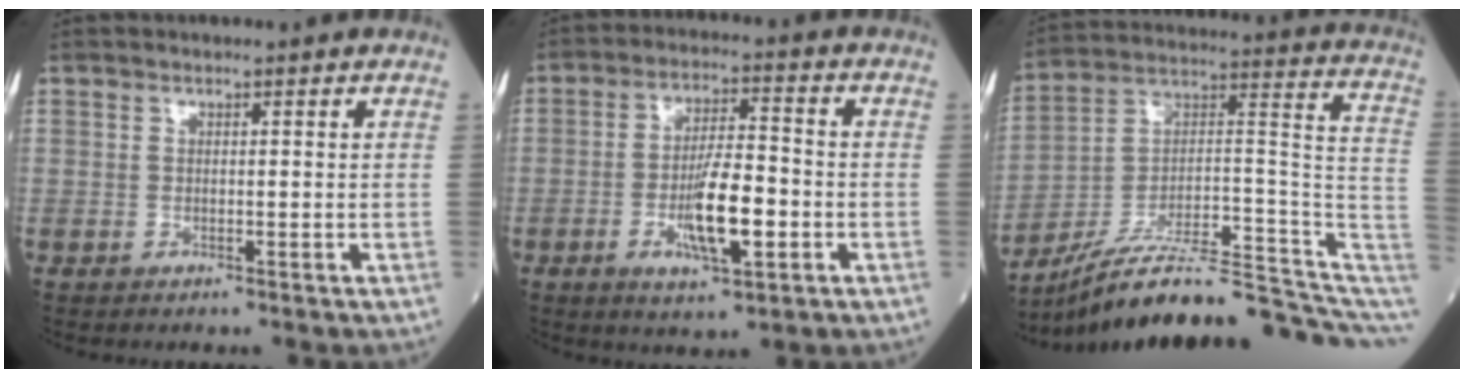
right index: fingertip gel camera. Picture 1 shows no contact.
{"total": 9.5, "force": [-2.8, 2.1, 8.9], "torque": [-0.165, -0.002, -0.047]}
{"total": 22.7, "force": [-19.2, 2.1, 11.9], "torque": [-0.122, 0.047, -0.293]}